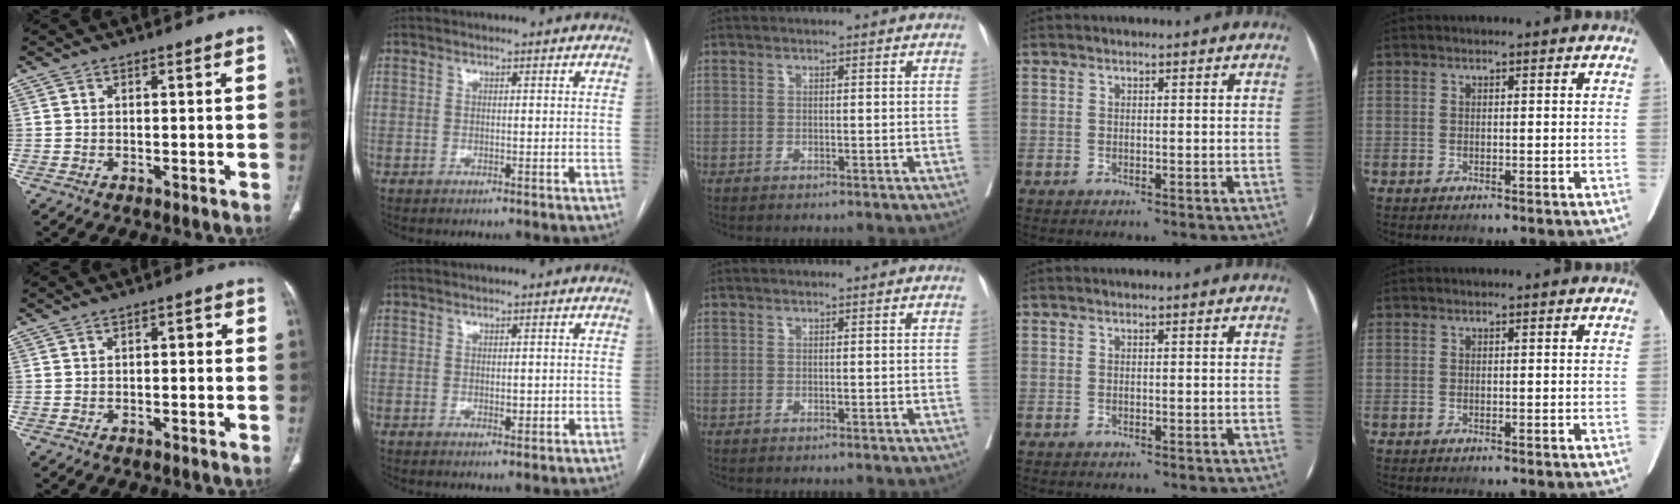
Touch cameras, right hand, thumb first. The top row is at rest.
{"thumb": {"total": 1.7, "force": [0.1, 0.9, 1.4], "torque": [-0.012, 0.008, -0.004]}, "index": {"total": 1.2, "force": [-0.2, 0.7, 0.9], "torque": [-0.014, -0.001, 0.000]}}